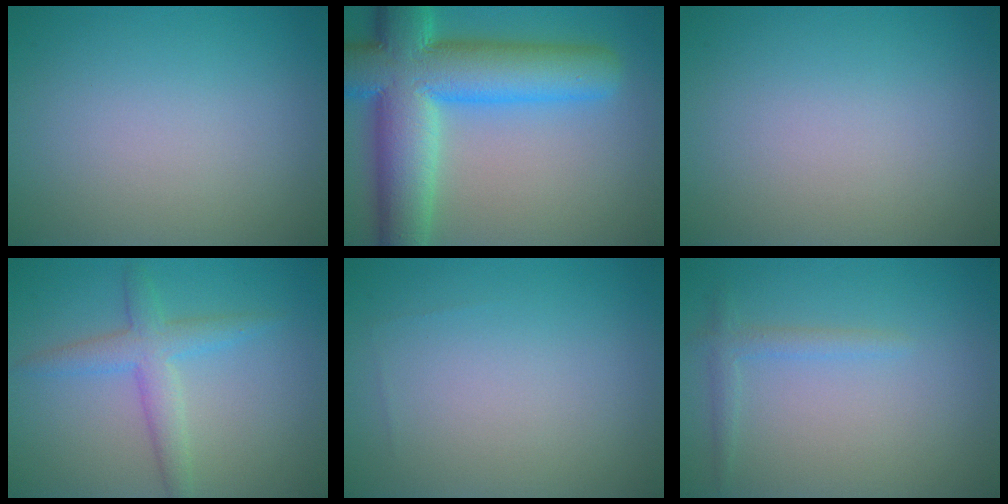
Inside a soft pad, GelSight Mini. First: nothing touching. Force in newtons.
{"total": 12.8, "press": 12.8, "slide": 0.5}
{"total": 0.0}
{"total": 3.3, "press": 3.3, "slide": 0.0}
{"total": 0.0}
{"total": 1.4, "press": 1.4, "slide": 0.1}